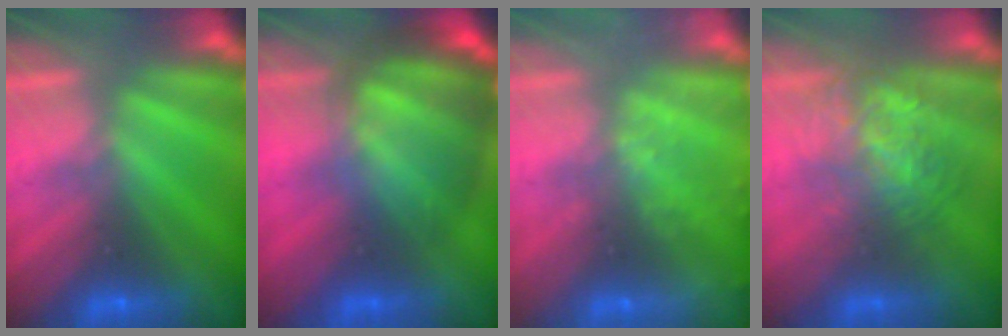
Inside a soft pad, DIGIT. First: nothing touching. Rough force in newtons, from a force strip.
{"total": 6.9}
{"total": 2.4}
{"total": 3.7}